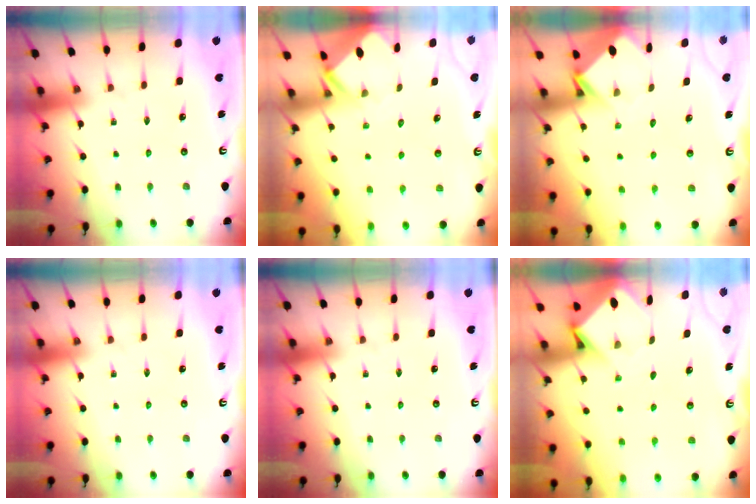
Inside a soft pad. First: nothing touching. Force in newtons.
{"total": 2.4, "press": 2.4, "slide": 0.1}
{"total": 3.9, "press": 3.9, "slide": 0.2}
{"total": 0.0}
{"total": 0.0}
{"total": 4.0, "press": 4.0, "slide": 0.3}